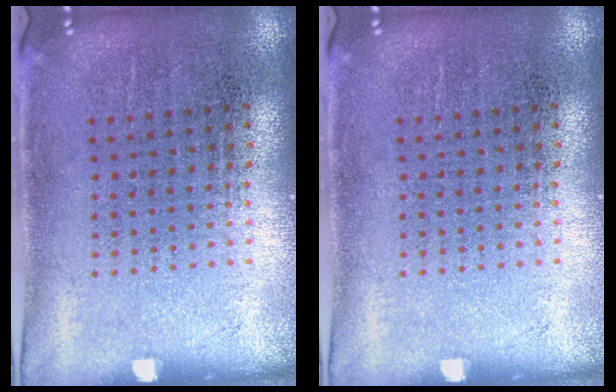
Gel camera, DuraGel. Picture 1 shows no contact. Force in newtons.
{"total": 0.0}